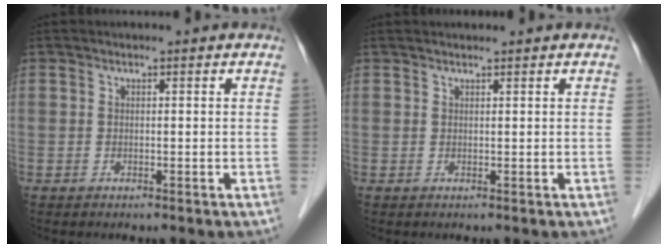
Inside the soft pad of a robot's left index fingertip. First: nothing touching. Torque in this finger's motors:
{"motor_torque": [0.21, 0.13, 0.03, 0.02]}